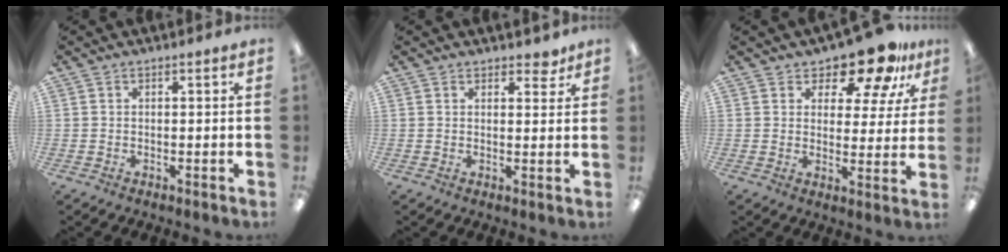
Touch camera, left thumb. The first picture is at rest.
{"total": 2.9, "force": [2.4, 1.3, 1.0], "torque": [0.002, -0.010, 0.039]}
{"total": 12.0, "force": [9.5, 5.0, 5.4], "torque": [-0.084, -0.060, 0.171]}